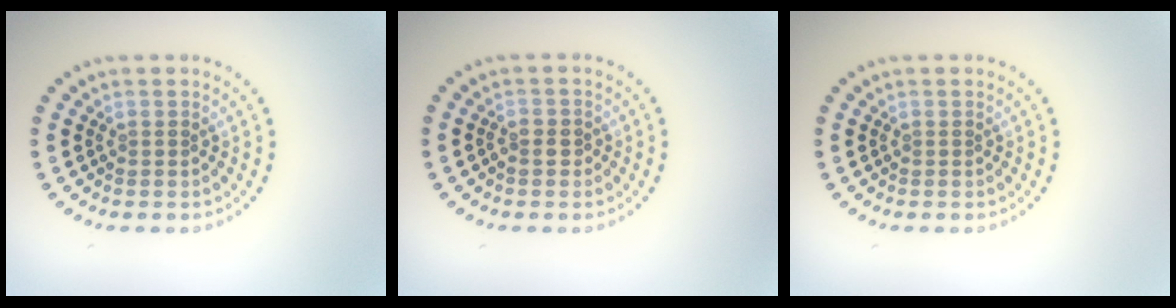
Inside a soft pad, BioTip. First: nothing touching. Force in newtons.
{"total": 1.0, "press": 0.9, "slide": 0.4}
{"total": 0.0}